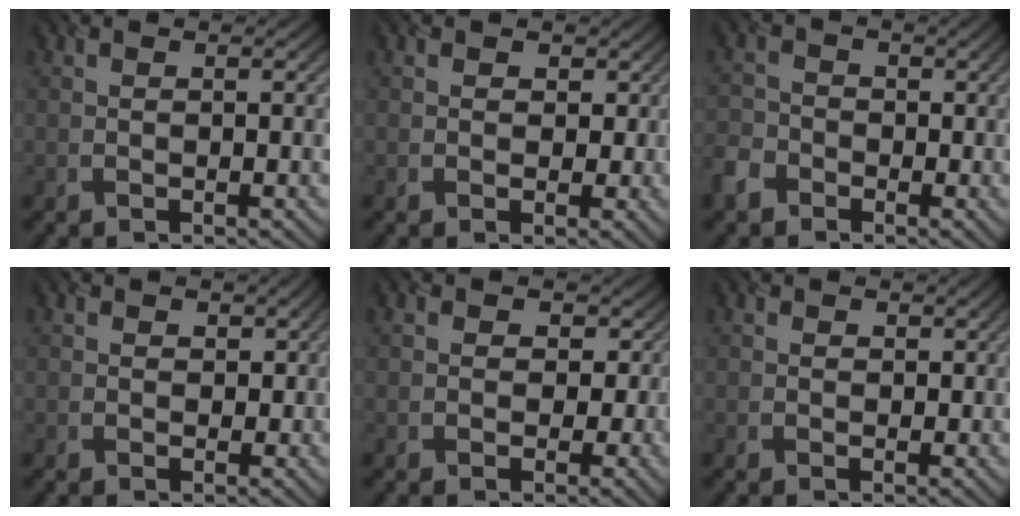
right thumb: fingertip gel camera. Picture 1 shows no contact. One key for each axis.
{"total": 1.7, "fx": -0.1, "fy": 1.5, "fz": -0.7, "tx": 0.014, "ty": -0.001, "tz": -0.001}
{"total": 3.6, "fx": -2.6, "fy": 2.5, "fz": 0.2, "tx": -0.021, "ty": -0.006, "tz": -0.062}
{"total": 1.2, "fx": 0.0, "fy": 0.8, "fz": -0.8, "tx": 0.011, "ty": -0.011, "tz": 0.002}
{"total": 3.2, "fx": -0.2, "fy": 3.2, "fz": 0.1, "tx": 0.001, "ty": 0.007, "tz": -0.007}
{"total": 0.9, "fx": 0.1, "fy": 0.3, "fz": -0.9, "tx": 0.014, "ty": -0.005, "tz": 0.004}